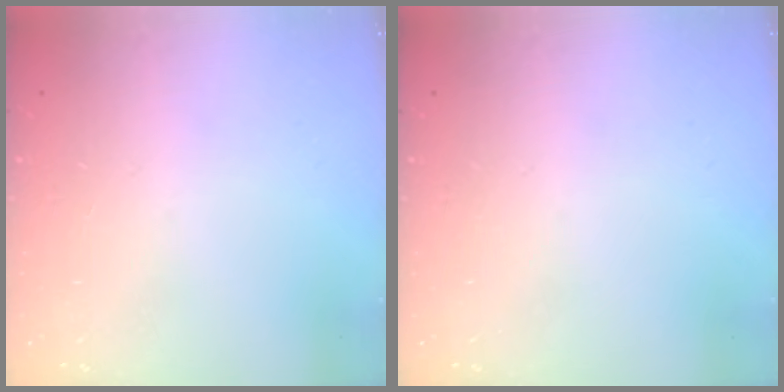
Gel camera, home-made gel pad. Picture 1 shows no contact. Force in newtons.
{"total": 0.0}